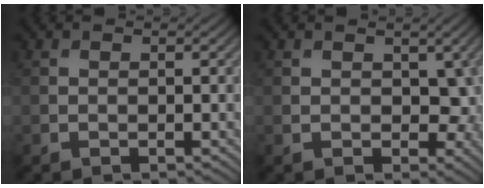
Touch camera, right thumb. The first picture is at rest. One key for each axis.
{"total": 3.2, "fx": 0.4, "fy": 2.2, "fz": 2.3, "tx": -0.036, "ty": -0.009, "tz": 0.011}